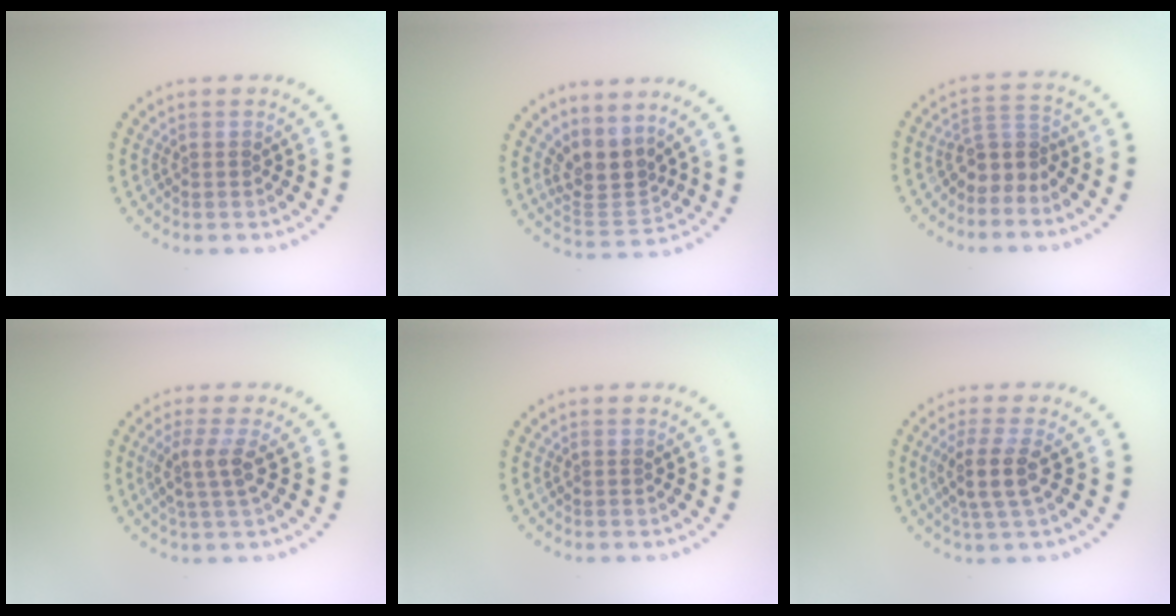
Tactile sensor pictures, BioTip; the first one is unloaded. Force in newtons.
{"total": 3.3, "press": 2.5, "slide": 2.1}
{"total": 2.9, "press": 2.1, "slide": 2.0}
{"total": 2.5, "press": 2.0, "slide": 1.6}
{"total": 0.0}
{"total": 3.1, "press": 2.5, "slide": 2.0}